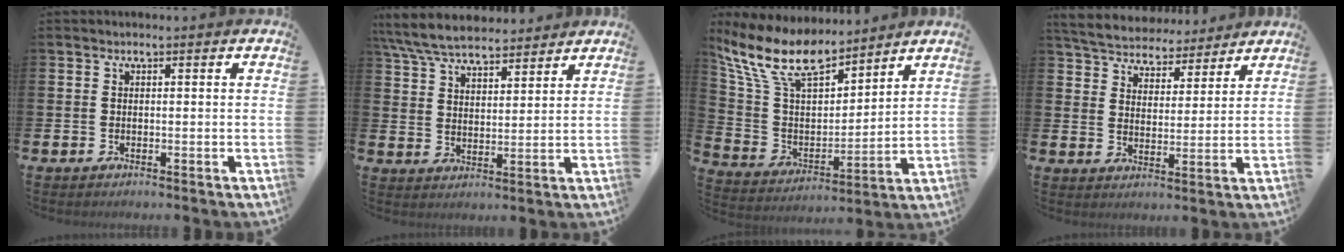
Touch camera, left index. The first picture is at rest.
{"total": 7.4, "force": [7.0, 1.6, 1.9], "torque": [-0.063, -0.027, 0.129]}
{"total": 11.5, "force": [9.5, 4.1, 5.0], "torque": [-0.149, -0.051, 0.172]}
{"total": 5.5, "force": [5.3, 1.4, -0.1], "torque": [-0.034, -0.036, 0.095]}